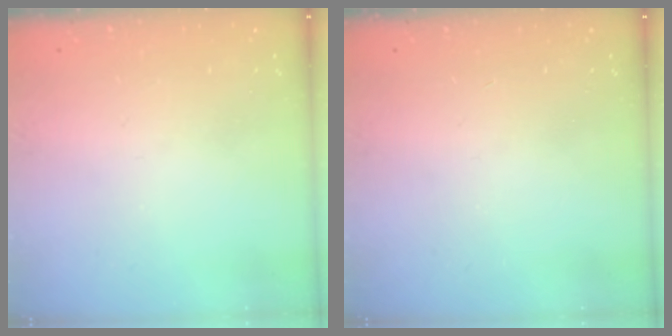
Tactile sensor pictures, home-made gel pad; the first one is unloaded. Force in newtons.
{"total": 0.0}